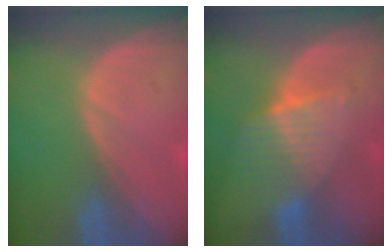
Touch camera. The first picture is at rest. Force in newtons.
{"total": 6.9, "press": 6.0, "slide": 3.3}